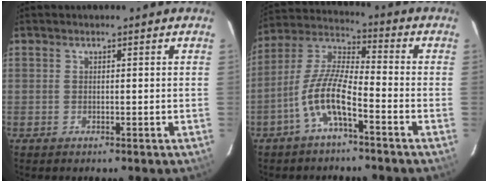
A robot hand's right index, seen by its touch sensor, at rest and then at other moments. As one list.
[{"total": 9.7, "force": [-4.9, 2.2, 8.1], "torque": [-0.178, 0.008, -0.096]}]